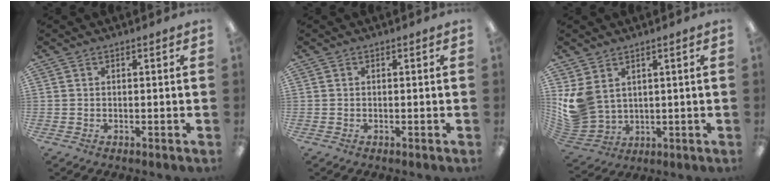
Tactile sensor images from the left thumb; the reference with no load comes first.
{"total": 0.0}
{"total": 9.3, "force": [3.5, 7.1, 5.0], "torque": [-0.121, -0.015, 0.072]}